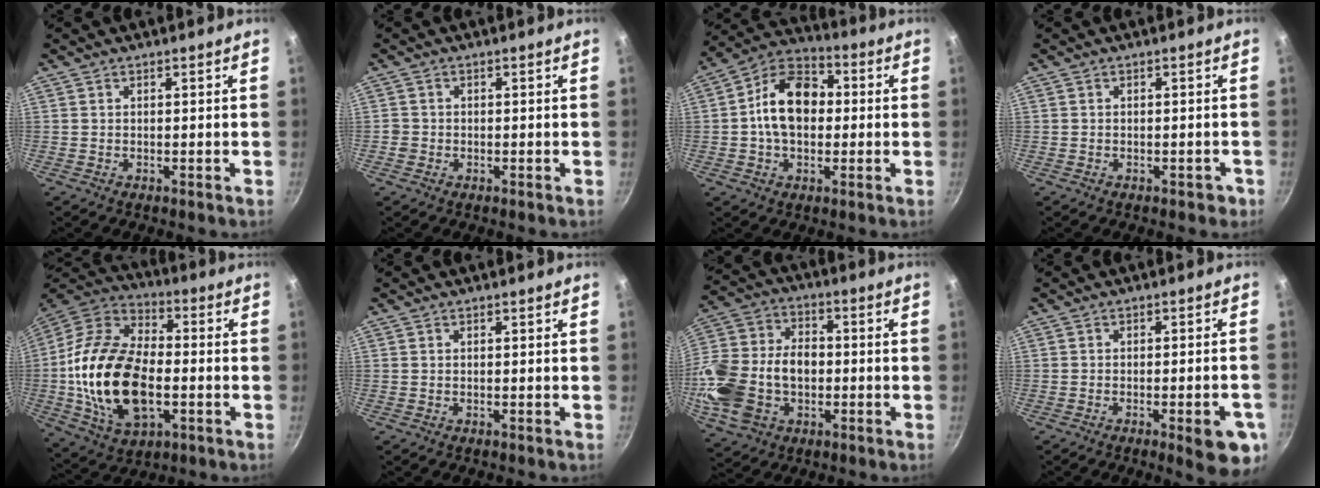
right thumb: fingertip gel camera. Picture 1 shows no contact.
{"total": 1.5, "force": [-0.6, 1.4, 0.3], "torque": [-0.003, 0.005, -0.010]}
{"total": 13.9, "force": [0.3, 9.7, 9.9], "torque": [-0.133, 0.030, -0.014]}
{"total": 1.6, "force": [-0.9, 1.1, 0.8], "torque": [0.002, 0.017, 0.001]}
{"total": 24.0, "force": [-3.2, 14.2, 19.0], "torque": [-0.354, 0.026, -0.059]}
{"total": 0.0}
{"total": 20.1, "force": [-3.2, 14.2, 13.8], "torque": [-0.271, 0.037, -0.054]}
{"total": 8.8, "force": [-3.7, 2.2, 7.7], "torque": [-0.073, 0.013, -0.041]}